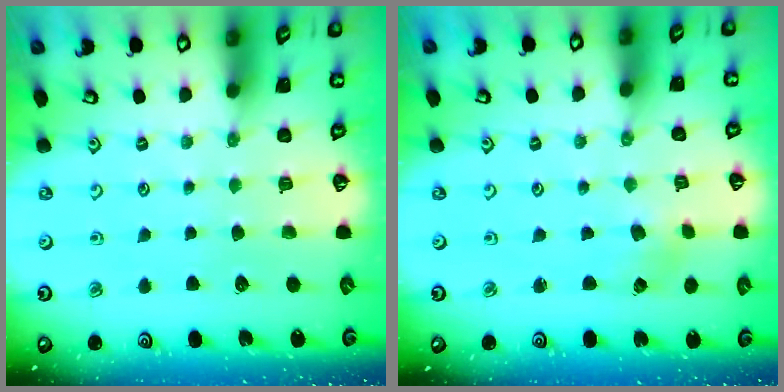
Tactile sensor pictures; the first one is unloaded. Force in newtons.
{"total": 2.8, "press": 2.8, "slide": 0.3}